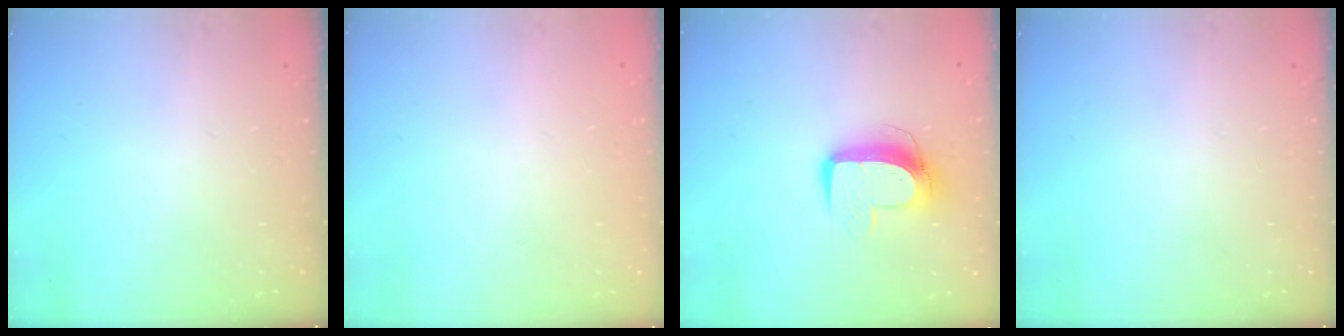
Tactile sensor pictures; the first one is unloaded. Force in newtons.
{"total": 0.0}
{"total": 10.2, "press": 10.2, "slide": 0.6}
{"total": 0.0}